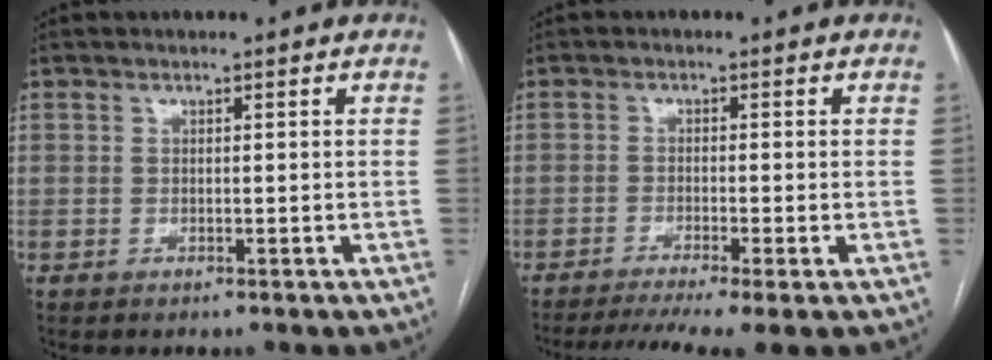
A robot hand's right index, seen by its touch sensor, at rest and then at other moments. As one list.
[{"total": 8.3, "force": [-6.2, -0.2, 5.5], "torque": [-0.084, -0.012, -0.097]}]